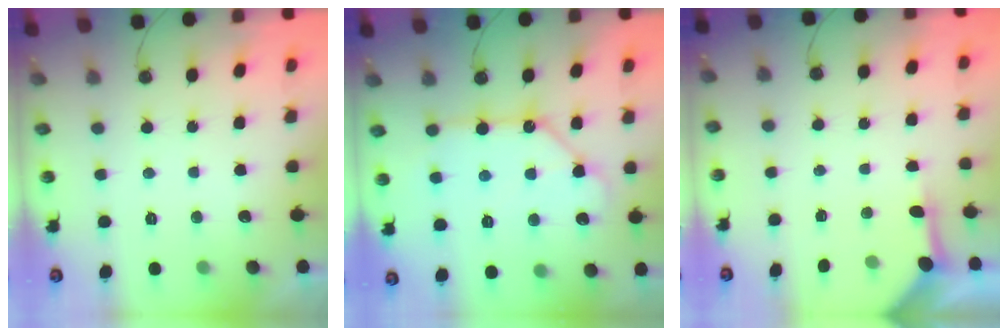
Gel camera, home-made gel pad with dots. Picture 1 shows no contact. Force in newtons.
{"total": 13.1, "press": 13.1, "slide": 1.5}
{"total": 3.8, "press": 3.8, "slide": 0.5}